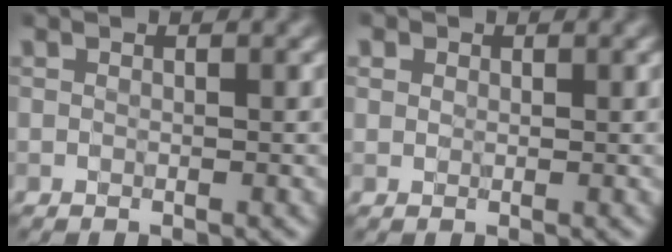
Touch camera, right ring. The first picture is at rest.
{"total": 0.7, "force": [0.4, 0.5, -0.2], "torque": [0.014, 0.002, 0.005]}